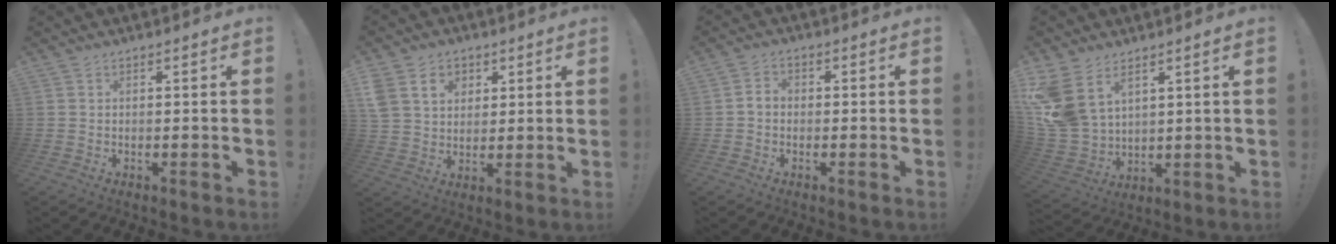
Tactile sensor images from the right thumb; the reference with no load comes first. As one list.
[{"total": 11.0, "force": [4.7, 8.6, 4.9], "torque": [-0.084, -0.014, 0.092]}, {"total": 2.8, "force": [-1.0, 2.0, 1.6], "torque": [-0.027, 0.011, -0.019]}, {"total": 12.7, "force": [6.2, 8.3, 7.2], "torque": [-0.155, -0.042, 0.123]}]